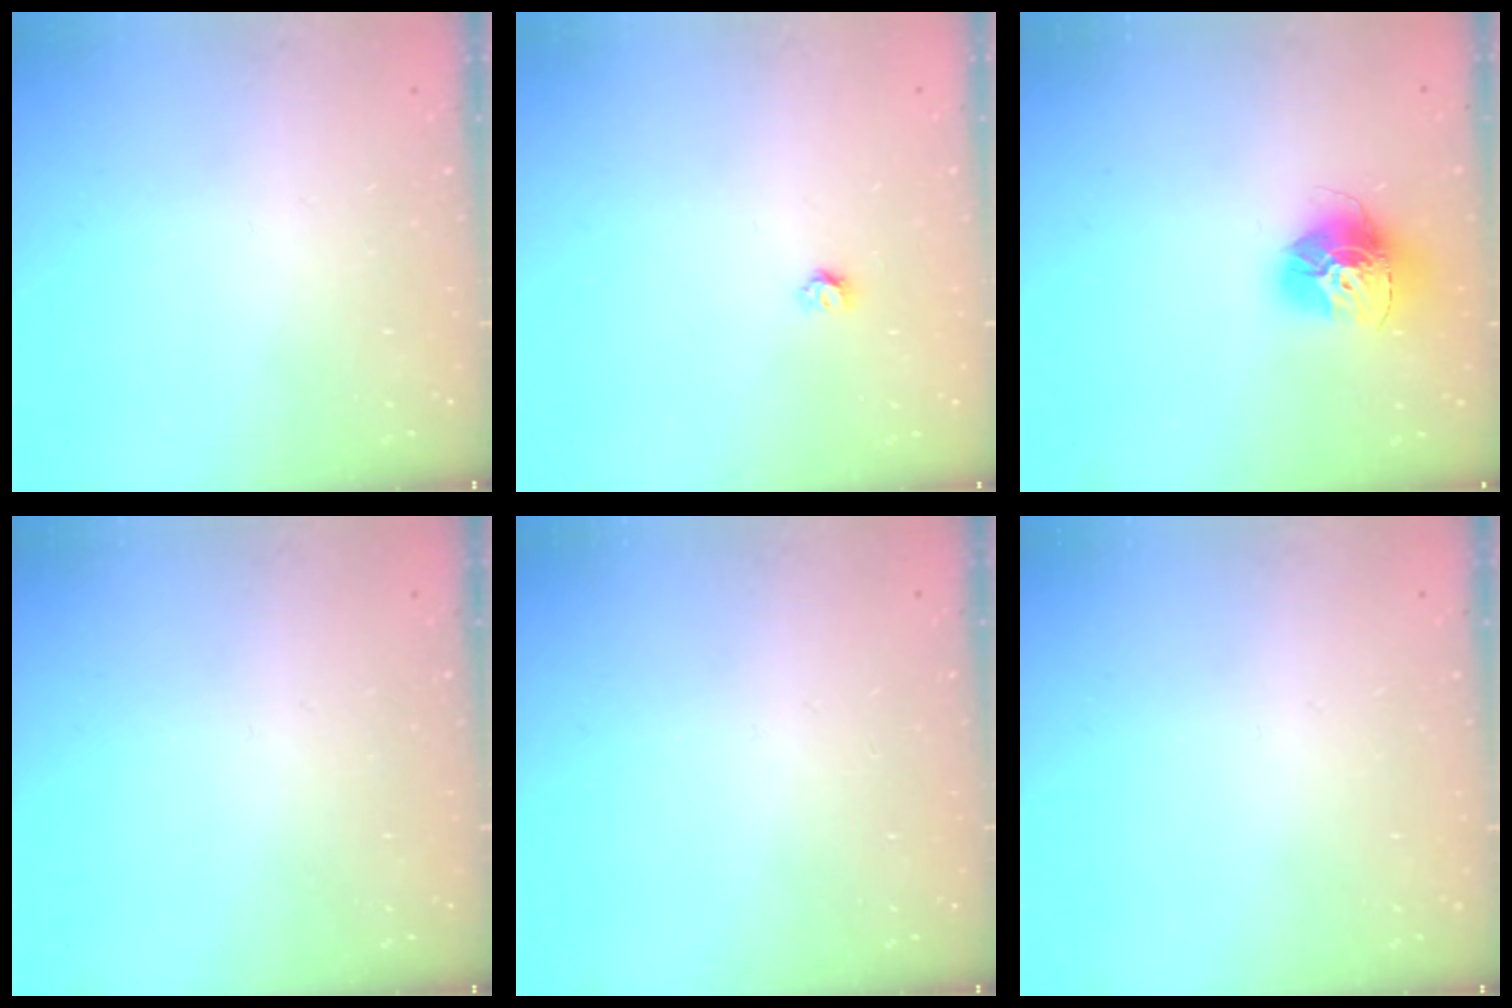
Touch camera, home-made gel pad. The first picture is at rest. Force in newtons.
{"total": 3.2, "press": 3.2, "slide": 0.3}
{"total": 15.0, "press": 14.9, "slide": 1.5}
{"total": 0.0}
{"total": 0.0}
{"total": 0.0}